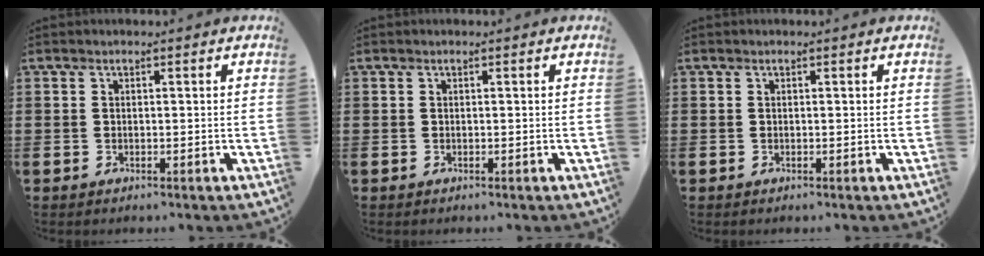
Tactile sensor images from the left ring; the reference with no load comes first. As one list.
[{"total": 0.0}, {"total": 0.0}]